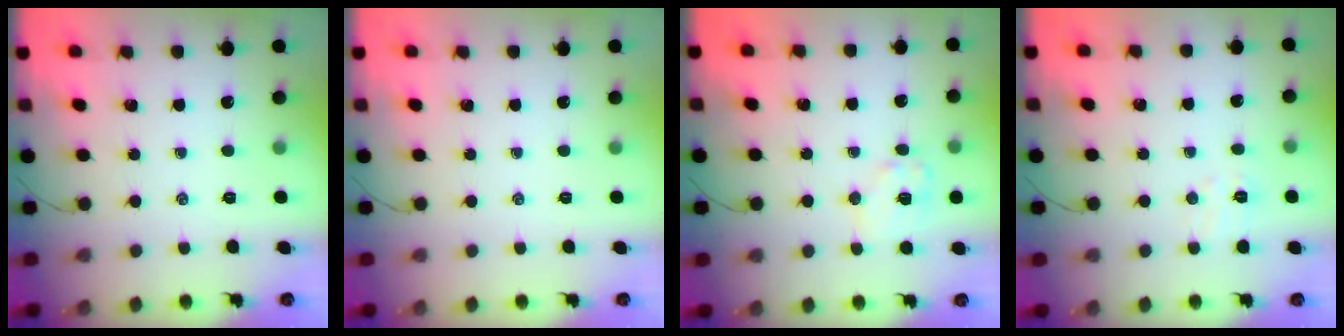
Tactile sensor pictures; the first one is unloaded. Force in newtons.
{"total": 0.0}
{"total": 8.1, "press": 8.0, "slide": 1.0}
{"total": 4.3, "press": 4.1, "slide": 1.3}